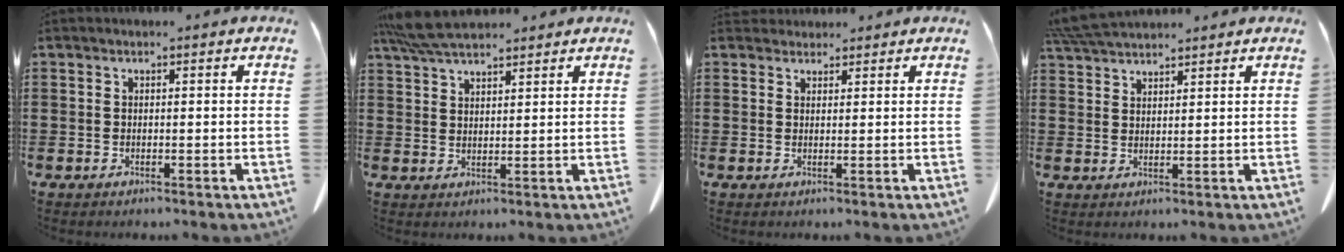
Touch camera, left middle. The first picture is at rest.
{"total": 5.9, "force": [5.2, 1.3, 2.5], "torque": [-0.064, -0.007, 0.099]}
{"total": 1.9, "force": [1.7, 0.8, 0.1], "torque": [0.001, 0.001, 0.033]}
{"total": 5.1, "force": [4.8, 0.7, 1.6], "torque": [-0.045, -0.010, 0.093]}